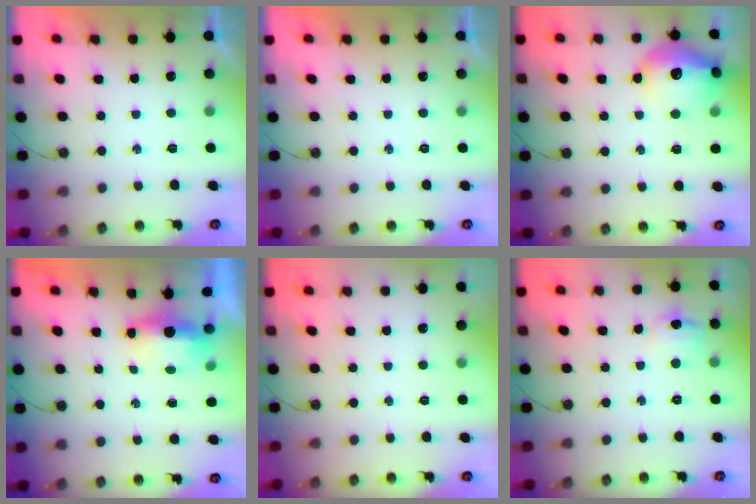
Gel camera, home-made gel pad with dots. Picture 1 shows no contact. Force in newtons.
{"total": 0.0}
{"total": 17.2, "press": 17.2, "slide": 1.4}
{"total": 5.1, "press": 5.0, "slide": 1.2}
{"total": 0.0}
{"total": 7.6, "press": 7.5, "slide": 0.8}